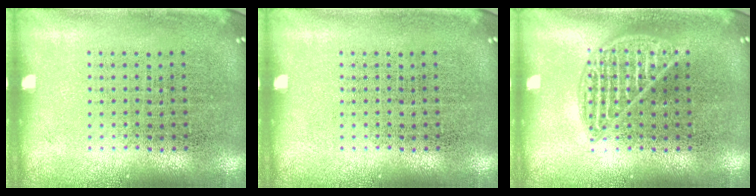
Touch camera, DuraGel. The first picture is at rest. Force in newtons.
{"total": 0.0}
{"total": 2.0, "press": 2.0, "slide": 0.2}